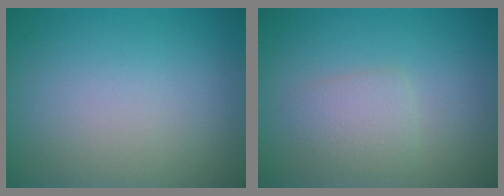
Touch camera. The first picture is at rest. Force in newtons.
{"total": 2.0, "press": 2.0, "slide": 0.0}